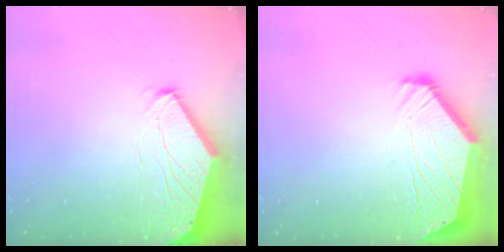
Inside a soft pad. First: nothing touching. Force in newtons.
{"total": 2.5, "press": 2.4, "slide": 0.6}